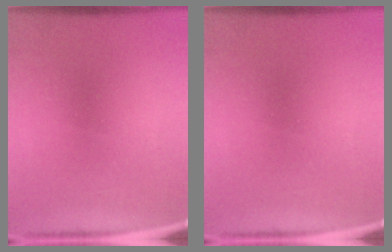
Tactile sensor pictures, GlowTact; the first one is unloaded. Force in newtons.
{"total": 0.0}